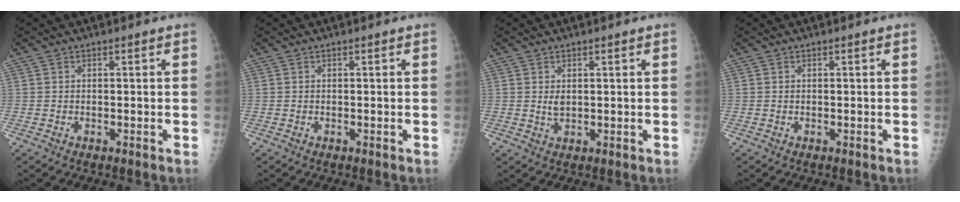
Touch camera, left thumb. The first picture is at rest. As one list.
[{"total": 0.0}, {"total": 1.7, "force": [0.5, 0.9, 1.4], "torque": [-0.020, -0.004, 0.013]}, {"total": 0.0}]